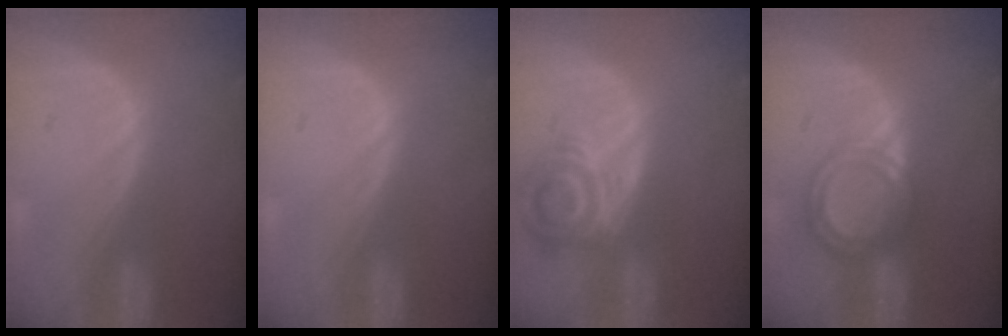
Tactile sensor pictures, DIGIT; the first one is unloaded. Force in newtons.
{"total": 0.0}
{"total": 6.7, "press": 6.5, "slide": 1.6}
{"total": 5.9, "press": 5.4, "slide": 2.5}